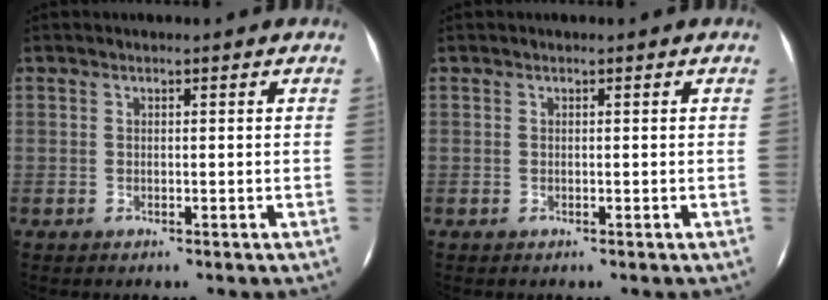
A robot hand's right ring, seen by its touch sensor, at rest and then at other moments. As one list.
[{"total": 0.0}]